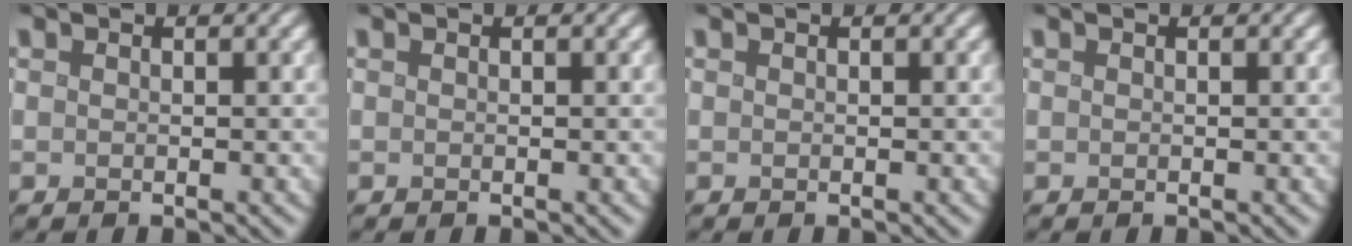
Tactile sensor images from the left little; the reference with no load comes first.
{"total": 0.0}
{"total": 0.0}
{"total": 0.0}